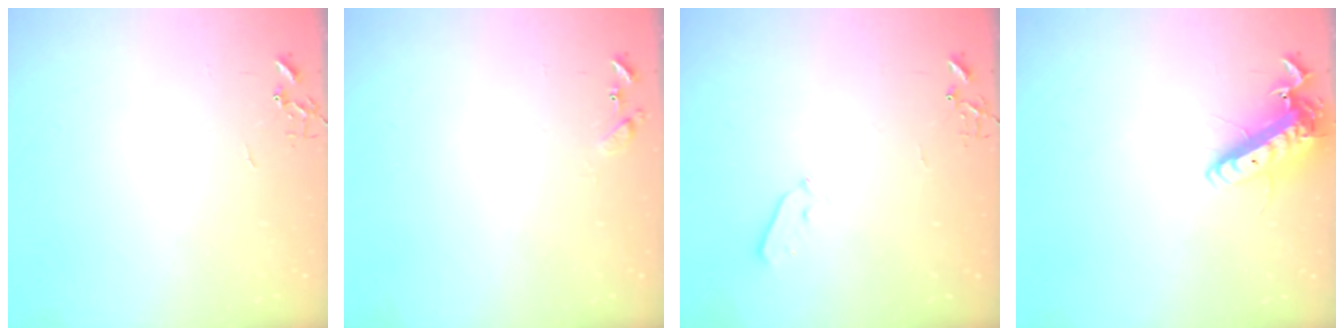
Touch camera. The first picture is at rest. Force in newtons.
{"total": 6.7, "press": 6.6, "slide": 0.8}
{"total": 4.0, "press": 4.0, "slide": 0.5}
{"total": 14.1, "press": 13.9, "slide": 2.6}